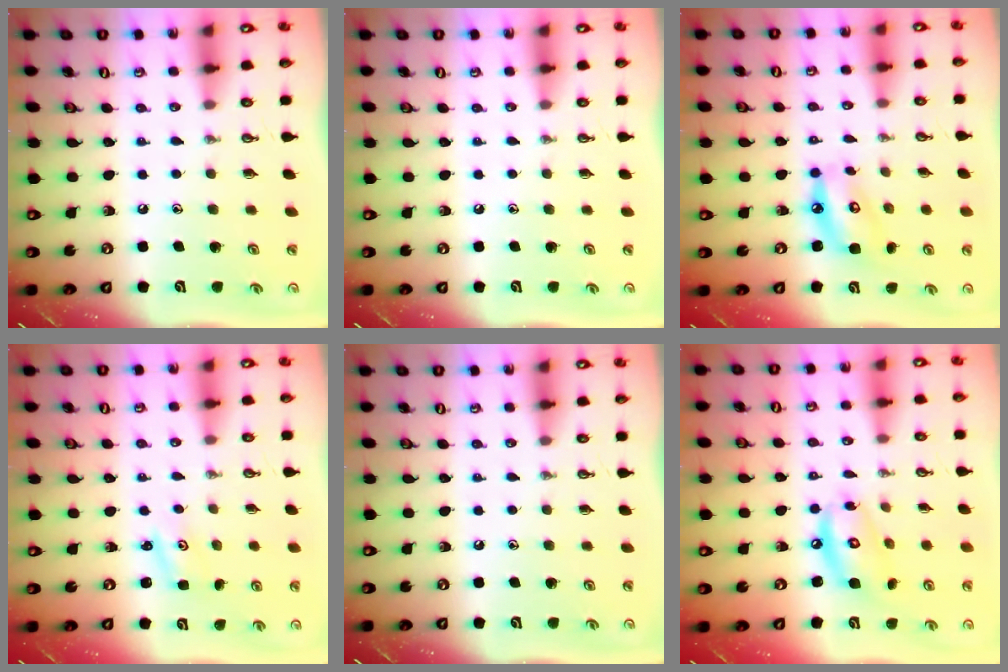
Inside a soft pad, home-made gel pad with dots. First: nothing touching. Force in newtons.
{"total": 0.0}
{"total": 8.6, "press": 8.6, "slide": 0.9}
{"total": 1.4, "press": 1.4, "slide": 0.2}
{"total": 0.0}
{"total": 10.6, "press": 10.6, "slide": 0.8}